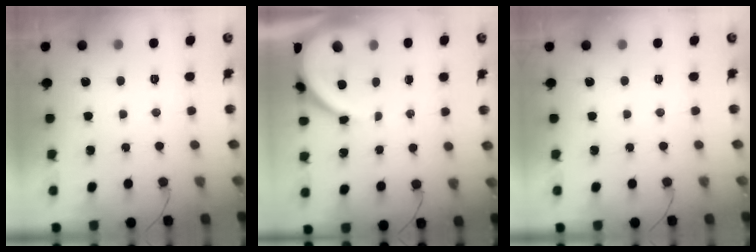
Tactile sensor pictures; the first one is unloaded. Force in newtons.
{"total": 9.3, "press": 9.3, "slide": 0.9}
{"total": 0.0}